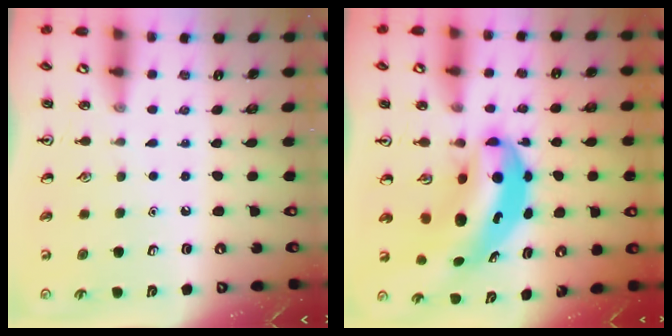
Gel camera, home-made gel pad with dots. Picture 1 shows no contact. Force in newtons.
{"total": 9.2, "press": 8.8, "slide": 2.5}